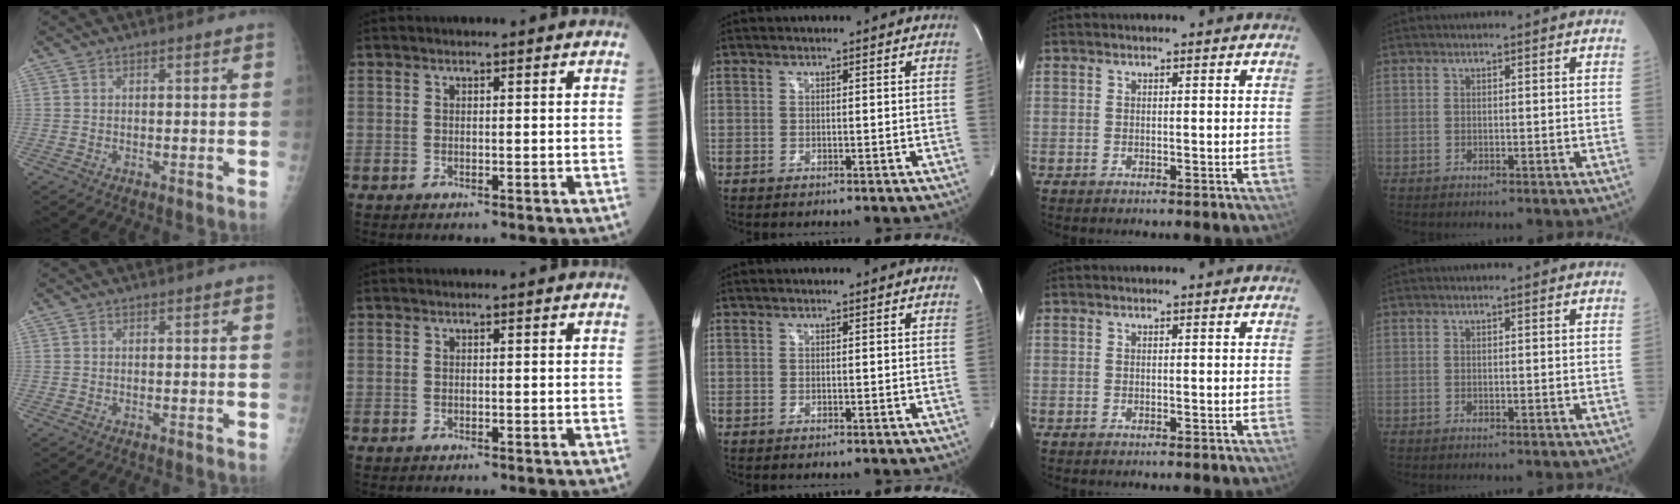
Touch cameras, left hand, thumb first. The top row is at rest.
{}